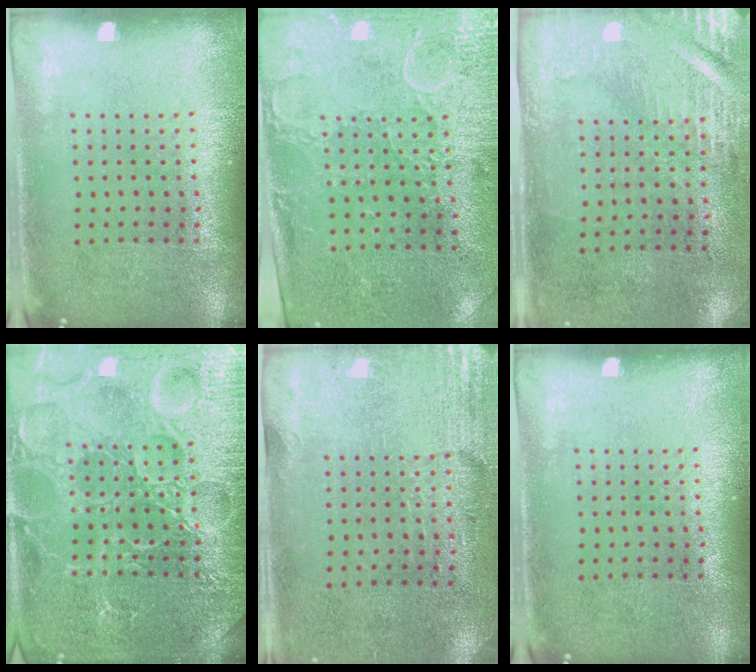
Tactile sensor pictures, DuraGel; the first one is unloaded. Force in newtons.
{"total": 2.9, "press": 2.5, "slide": 1.6}
{"total": 3.0, "press": 2.5, "slide": 1.6}
{"total": 7.4, "press": 7.3, "slide": 1.0}
{"total": 2.8, "press": 2.4, "slide": 1.4}
{"total": 0.0}